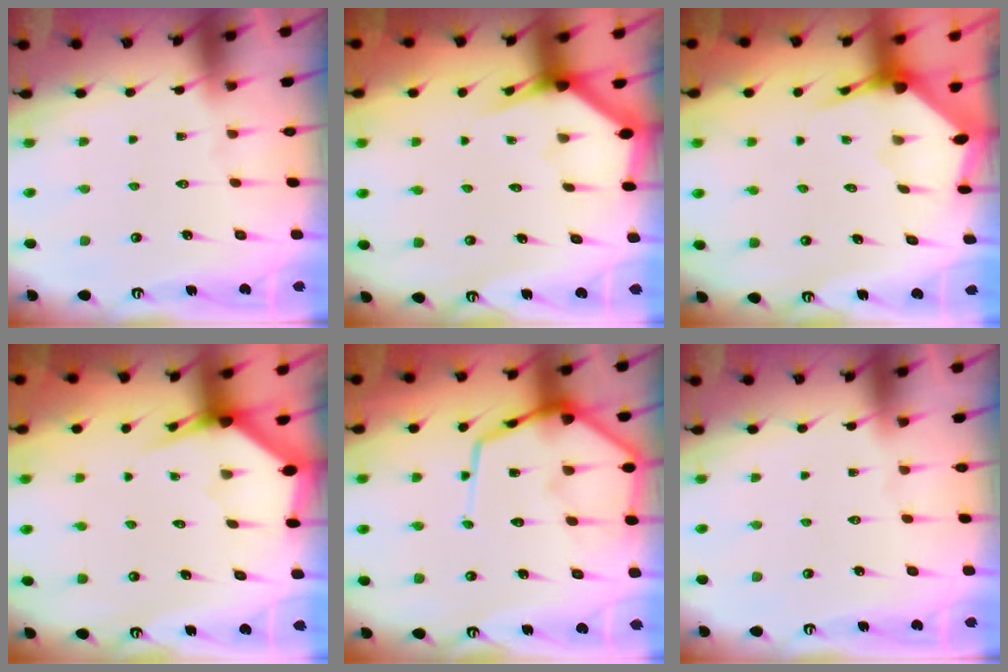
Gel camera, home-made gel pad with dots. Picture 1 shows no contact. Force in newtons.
{"total": 2.9, "press": 2.9, "slide": 0.1}
{"total": 3.5, "press": 3.5, "slide": 0.5}
{"total": 2.9, "press": 2.9, "slide": 0.2}
{"total": 14.7, "press": 14.6, "slide": 1.6}
{"total": 0.0}